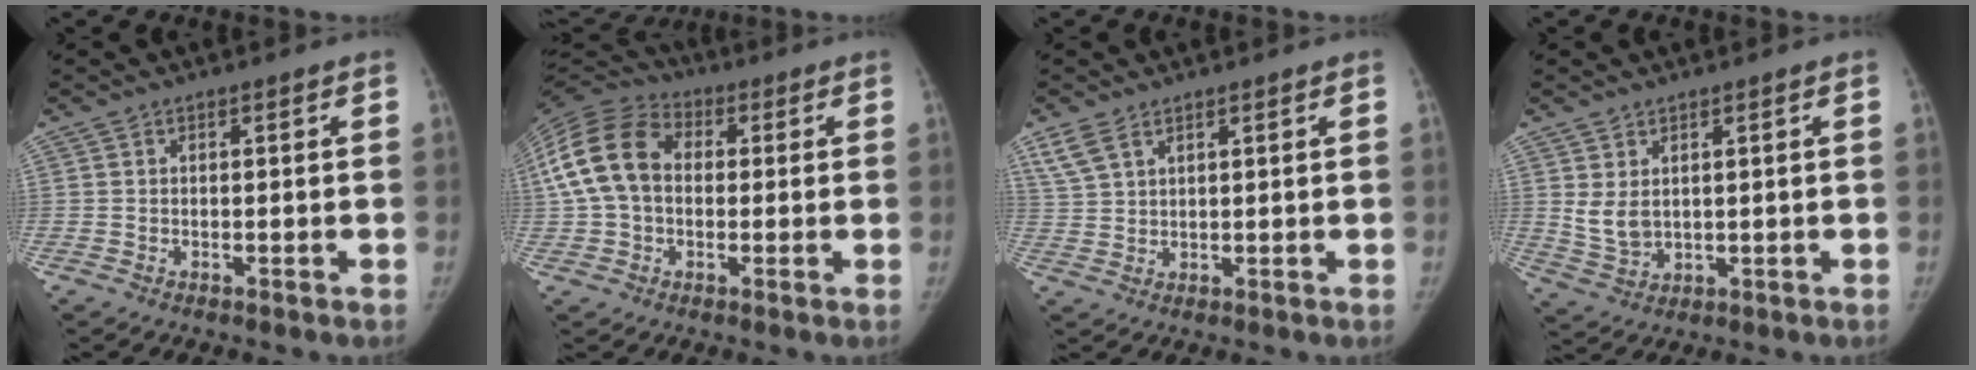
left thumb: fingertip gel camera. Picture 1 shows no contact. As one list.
[{"total": 15.0, "force": [1.4, 11.1, 10.1], "torque": [-0.195, 0.034, 0.014]}, {"total": 4.6, "force": [3.0, 2.2, 2.6], "torque": [-0.058, 0.000, 0.072]}, {"total": 4.7, "force": [1.4, 3.2, 3.2], "torque": [-0.053, -0.016, 0.040]}]